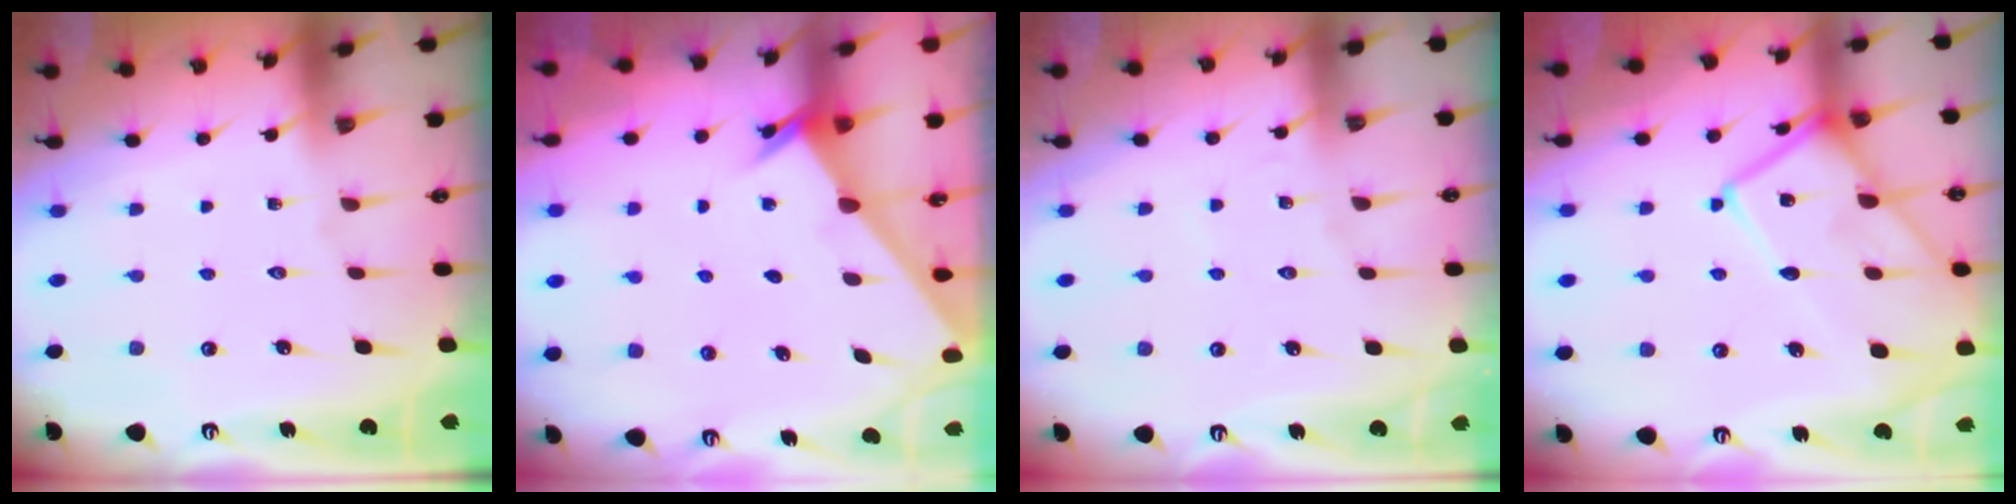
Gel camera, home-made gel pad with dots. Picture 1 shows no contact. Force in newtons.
{"total": 2.4, "press": 2.4, "slide": 0.2}
{"total": 3.4, "press": 3.4, "slide": 0.4}
{"total": 17.6, "press": 17.5, "slide": 1.5}